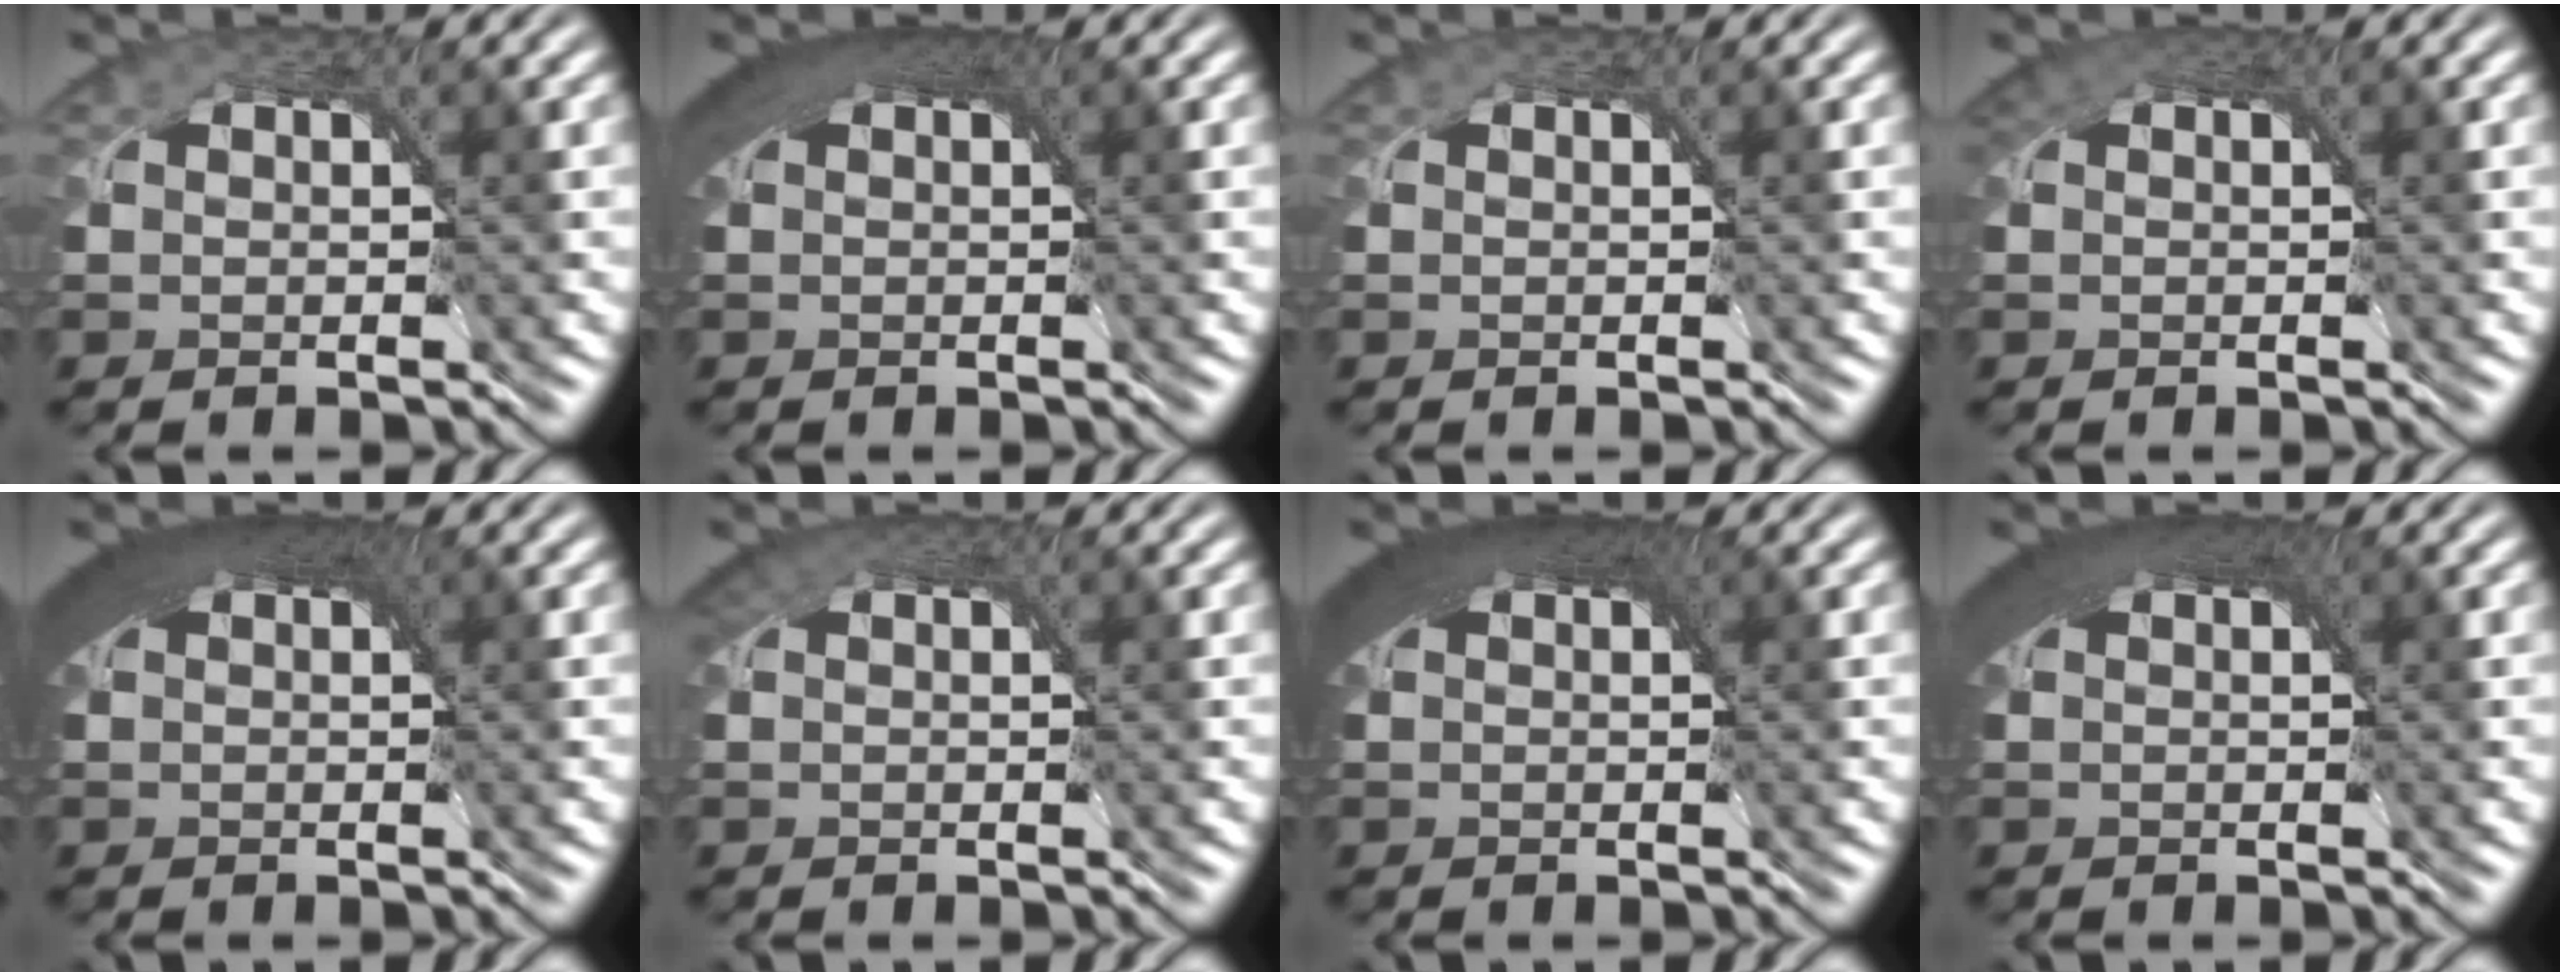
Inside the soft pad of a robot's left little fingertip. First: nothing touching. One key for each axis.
{"total": 6.6, "fx": 3.0, "fy": 3.3, "fz": 4.9, "tx": -0.088, "ty": 0.015, "tz": 0.034}
{"total": 0.0}
{"total": 2.1, "fx": 0.8, "fy": 1.6, "fz": 1.2, "tx": -0.033, "ty": 0.002, "tz": 0.006}
{"total": 8.0, "fx": 3.0, "fy": 4.0, "fz": 6.2, "tx": -0.098, "ty": 0.019, "tz": 0.031}
{"total": 4.0, "fx": 2.1, "fy": 2.3, "fz": 2.5, "tx": -0.049, "ty": 0.009, "tz": 0.024}
{"total": 8.3, "fx": 3.1, "fy": 4.2, "fz": 6.5, "tx": -0.103, "ty": 0.020, "tz": 0.033}
{"total": 7.2, "fx": 3.0, "fy": 3.6, "fz": 5.5, "tx": -0.090, "ty": 0.016, "tz": 0.033}